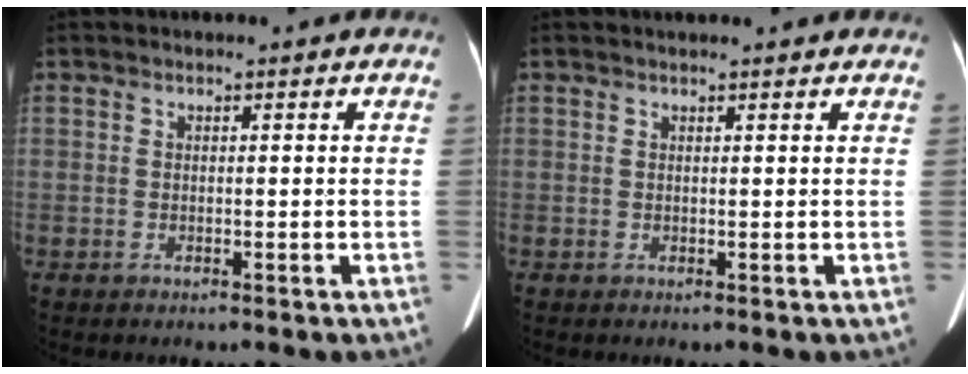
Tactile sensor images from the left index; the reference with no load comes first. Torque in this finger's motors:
{"motor_torque": [-0.41, -0.12, -0.13, 0.00]}